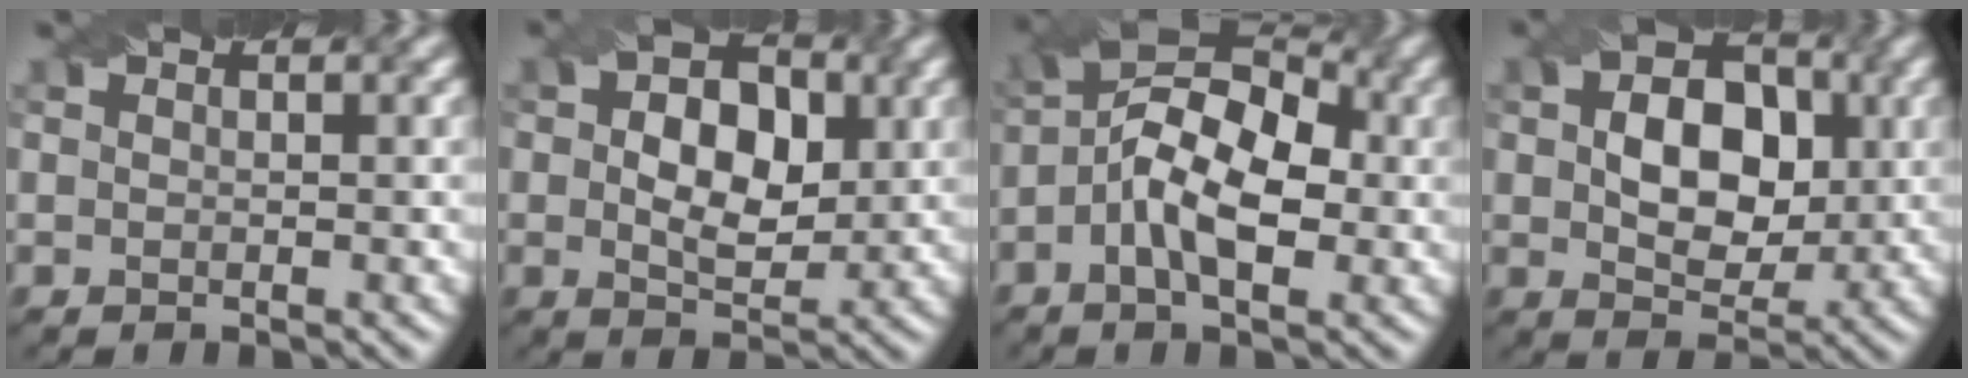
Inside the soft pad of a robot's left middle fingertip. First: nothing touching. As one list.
[{"total": 6.3, "force": [0.5, 4.1, 4.7], "torque": [-0.074, 0.002, 0.006]}, {"total": 8.6, "force": [-0.9, 4.3, 7.3], "torque": [-0.123, 0.024, -0.027]}, {"total": 7.4, "force": [0.6, 5.1, 5.4], "torque": [-0.089, 0.004, 0.006]}]